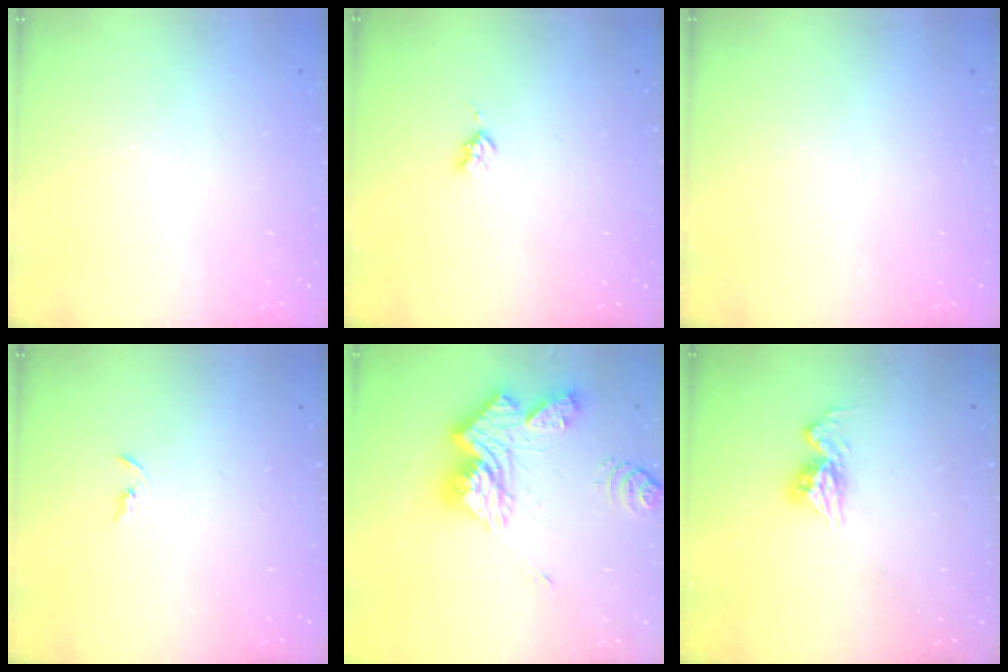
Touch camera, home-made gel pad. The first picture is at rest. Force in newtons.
{"total": 2.7, "press": 2.6, "slide": 0.5}
{"total": 0.0}
{"total": 2.4, "press": 2.3, "slide": 0.2}
{"total": 19.3, "press": 19.1, "slide": 2.0}
{"total": 9.4, "press": 9.4, "slide": 0.9}